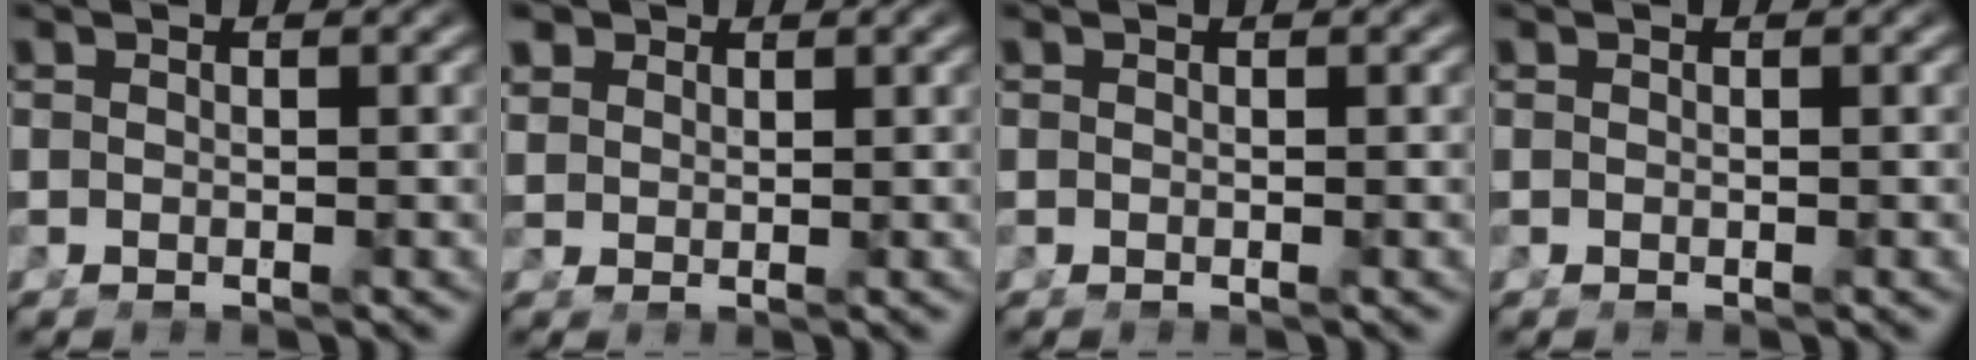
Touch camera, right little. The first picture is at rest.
{"total": 1.6, "force": [1.3, 0.5, 0.7], "torque": [-0.014, -0.003, 0.037]}
{"total": 0.0}
{"total": 0.0}